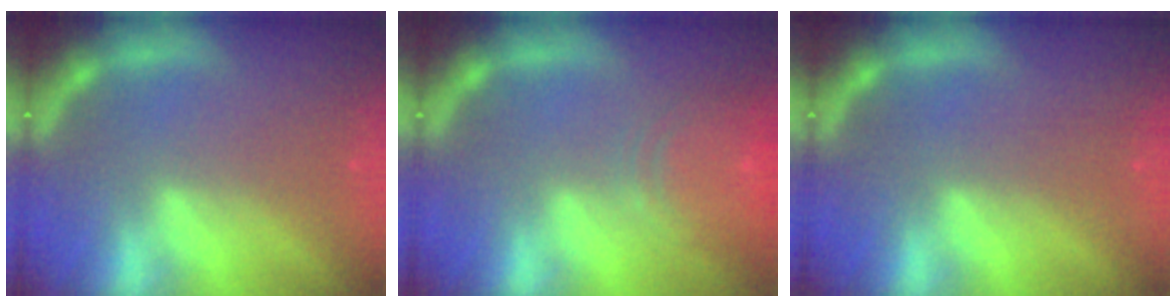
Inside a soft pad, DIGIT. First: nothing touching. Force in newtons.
{"total": 6.9}
{"total": 0.0}